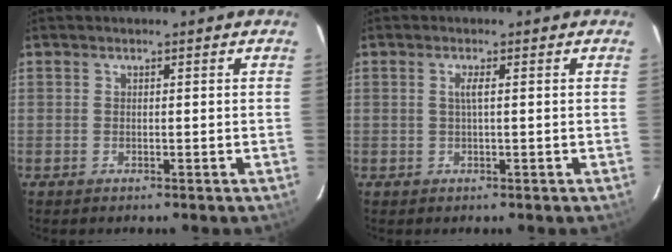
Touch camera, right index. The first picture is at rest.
{"total": 1.4, "force": [0.2, -0.2, 1.4], "torque": [-0.028, 0.000, 0.003]}